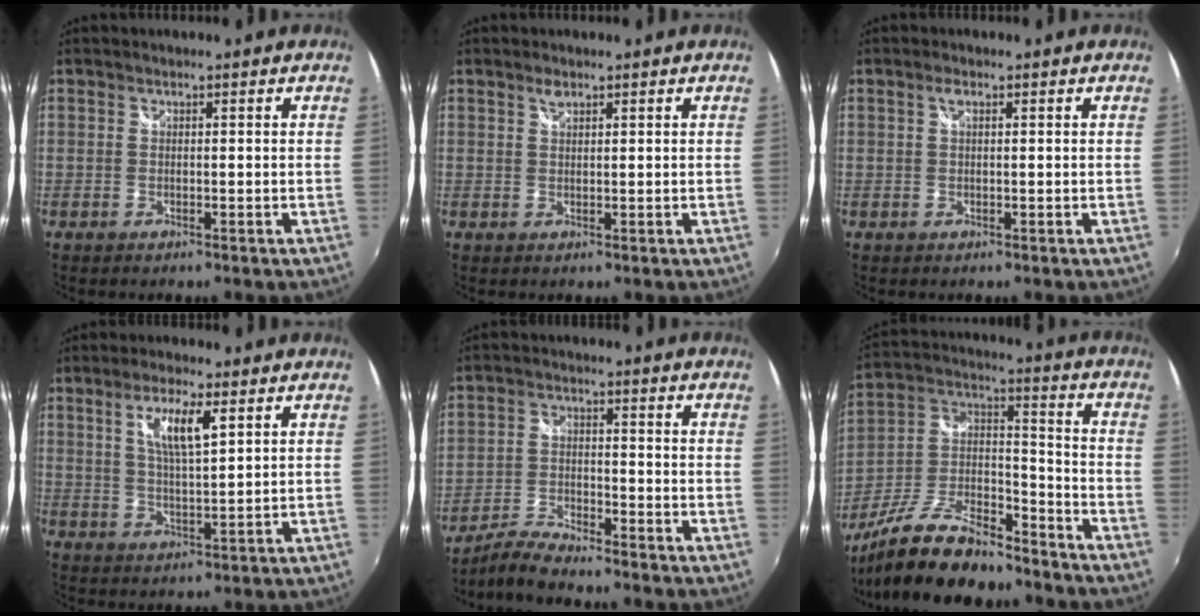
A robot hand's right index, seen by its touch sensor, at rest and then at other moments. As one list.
[{"total": 1.4, "force": [1.0, 0.6, 0.8], "torque": [-0.013, 0.003, 0.016]}, {"total": 1.2, "force": [0.5, 0.4, 1.0], "torque": [-0.020, 0.004, 0.006]}, {"total": 7.2, "force": [3.1, 1.5, 6.4], "torque": [-0.118, 0.000, 0.058]}, {"total": 5.6, "force": [-5.3, 0.6, 1.8], "torque": [-0.045, -0.001, -0.106]}, {"total": 19.6, "force": [-14.9, 6.3, 11.1], "torque": [-0.231, -0.008, -0.258]}]